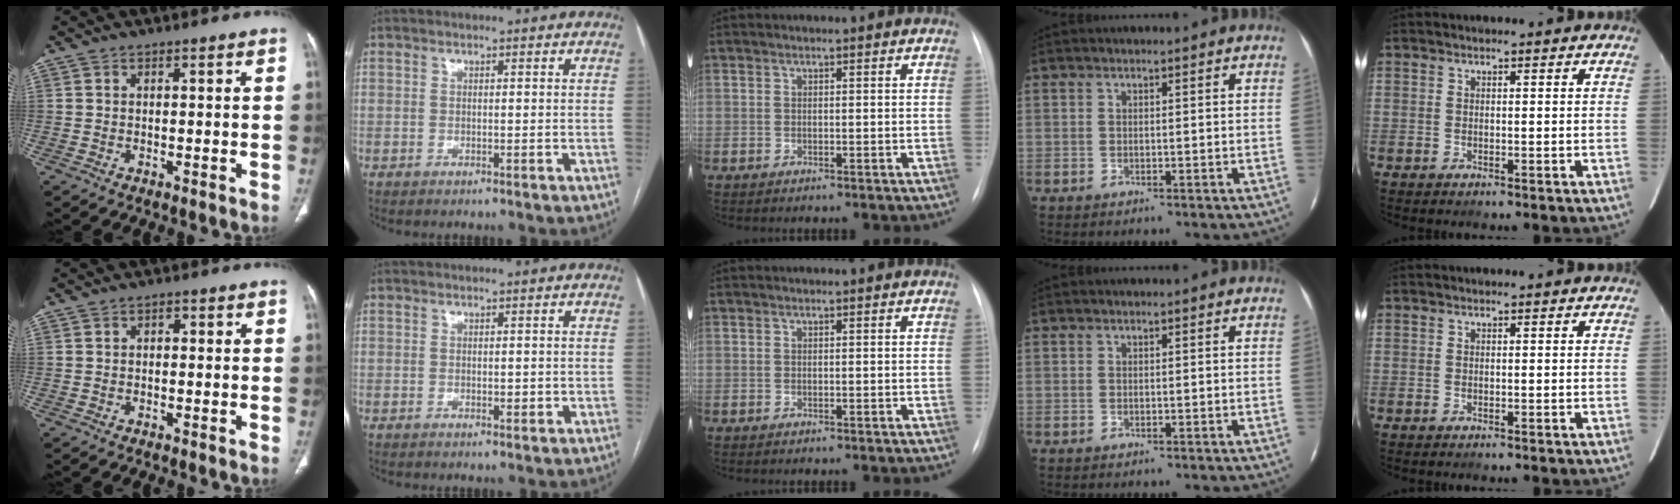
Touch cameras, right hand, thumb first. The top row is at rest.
{"thumb": {"total": 1.2, "force": [0.1, 0.9, 0.9], "torque": [-0.005, 0.004, -0.004]}, "index": {"total": 1.4, "force": [-0.1, 0.7, 1.2], "torque": [-0.015, -0.002, 0.002]}}